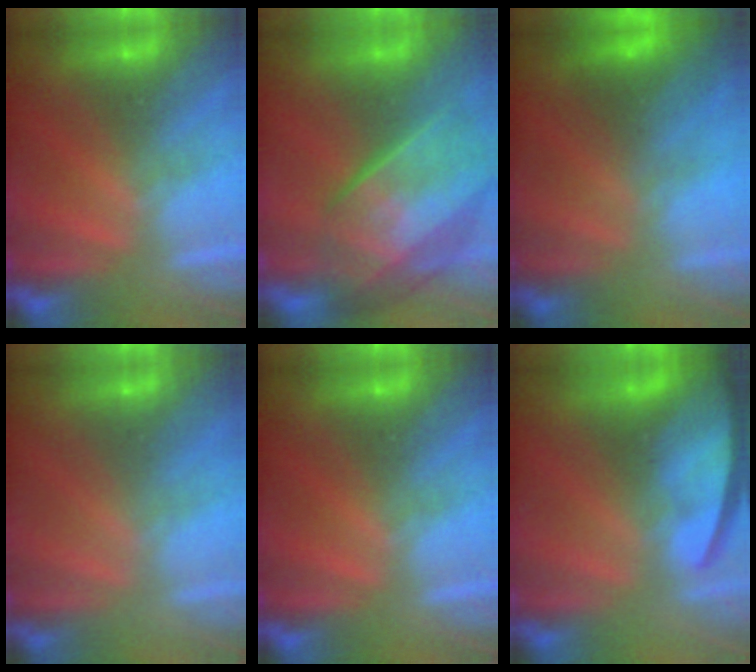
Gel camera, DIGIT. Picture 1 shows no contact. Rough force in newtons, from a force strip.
{"total": 7.4}
{"total": 2.3}
{"total": 3.5}
{"total": 0.0}
{"total": 7.4}